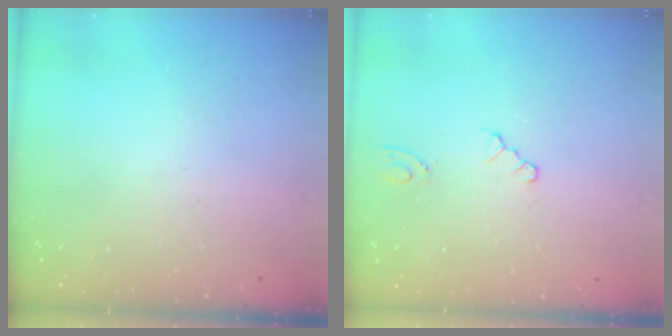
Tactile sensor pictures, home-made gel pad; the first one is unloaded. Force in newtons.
{"total": 1.3, "press": 1.2, "slide": 0.2}